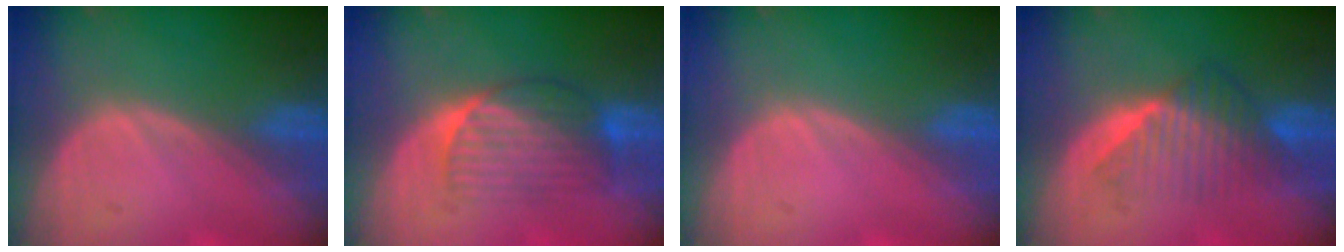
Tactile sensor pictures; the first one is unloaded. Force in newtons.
{"total": 6.7, "press": 6.4, "slide": 1.8}
{"total": 0.0}
{"total": 6.9, "press": 6.5, "slide": 2.5}